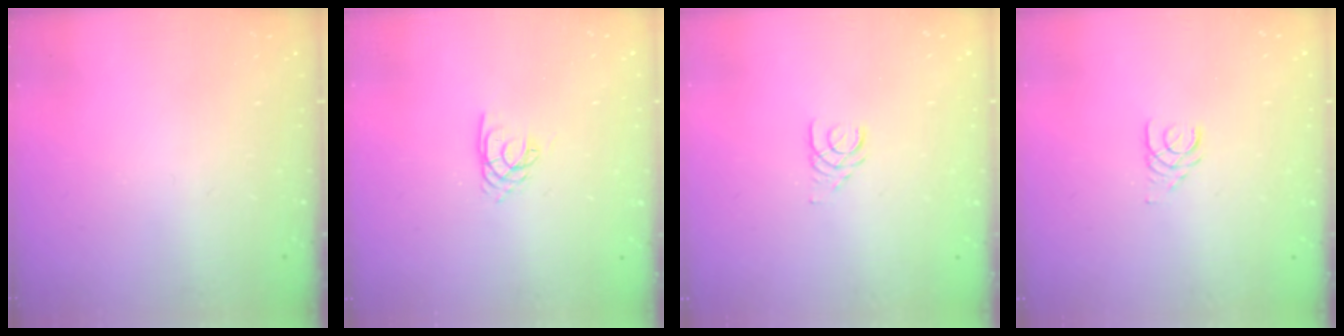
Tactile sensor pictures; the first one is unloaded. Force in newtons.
{"total": 2.7, "press": 2.7, "slide": 0.1}
{"total": 2.5, "press": 2.5, "slide": 0.3}
{"total": 2.5, "press": 2.5, "slide": 0.3}